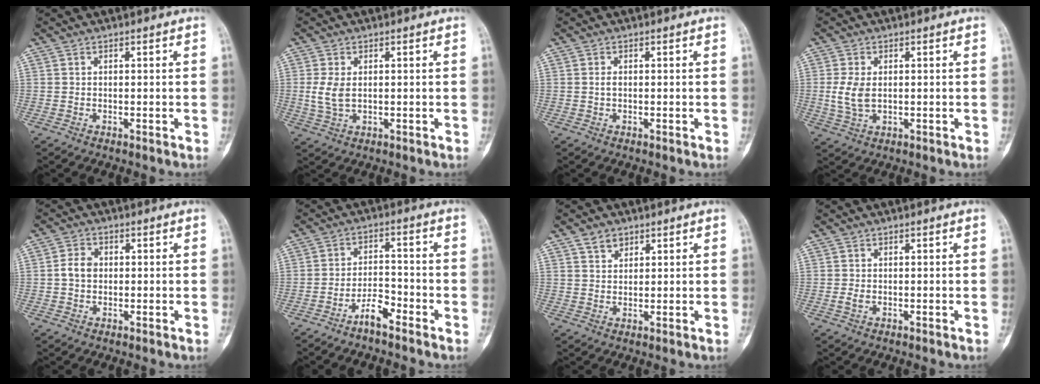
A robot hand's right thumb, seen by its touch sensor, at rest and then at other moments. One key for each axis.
{"total": 4.3, "fx": 0.3, "fy": 2.5, "fz": 3.5, "tx": -0.080, "ty": -0.002, "tz": 0.009}
{"total": 0.8, "fx": 0.0, "fy": 0.5, "fz": 0.7, "tx": -0.012, "ty": 0.001, "tz": -0.001}
{"total": 5.1, "fx": 0.2, "fy": 3.0, "fz": 4.0, "tx": -0.090, "ty": -0.003, "tz": 0.007}
{"total": 3.6, "fx": 0.0, "fy": 2.9, "fz": 2.3, "tx": -0.037, "ty": 0.009, "tz": -0.004}
{"total": 4.8, "fx": -3.6, "fy": 1.5, "fz": 2.8, "tx": -0.045, "ty": 0.033, "tz": -0.067}
{"total": 3.1, "fx": 2.0, "fy": 2.0, "fz": 1.1, "tx": -0.007, "ty": -0.011, "tz": 0.037}
{"total": 1.2, "fx": -0.2, "fy": 0.8, "fz": 0.9, "tx": -0.022, "ty": -0.001, "tz": -0.005}